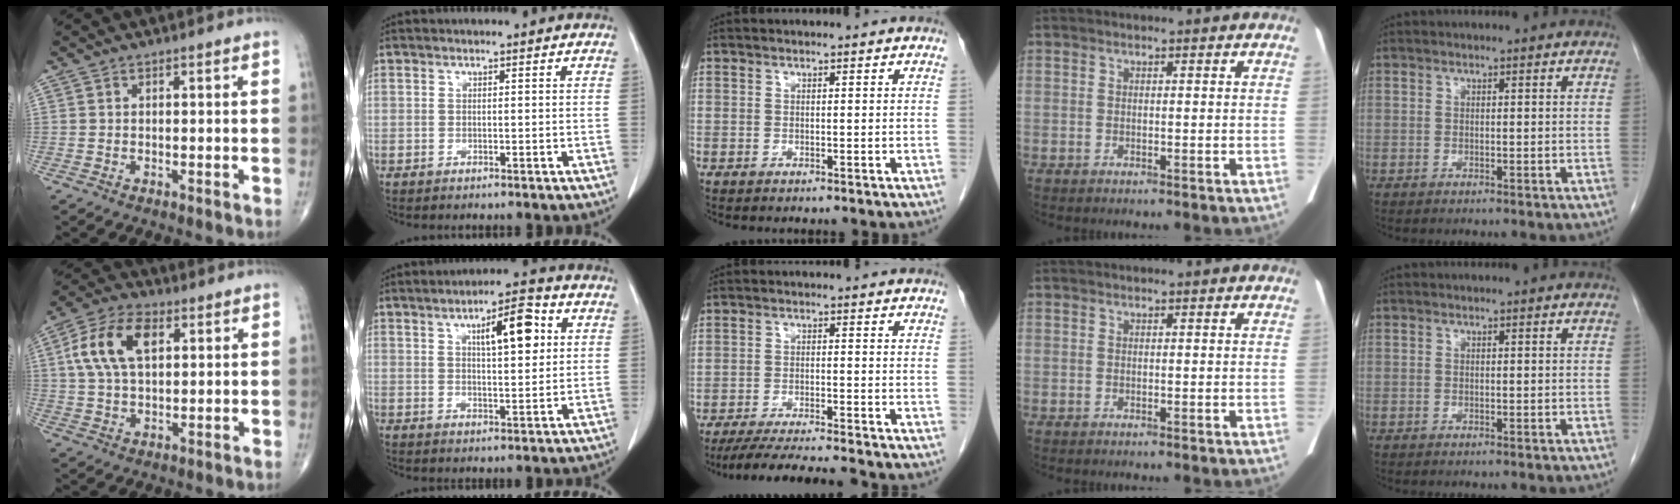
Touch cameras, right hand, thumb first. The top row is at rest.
{"thumb": {"total": 11.8, "force": [3.2, 6.6, 9.2], "torque": [-0.177, 0.013, 0.057]}, "index": {"total": 8.5, "force": [2.9, 2.4, 7.6], "torque": [-0.118, 0.012, 0.046]}, "middle": {"total": 9.6, "force": [-8.8, -0.4, 4.0], "torque": [-0.060, -0.013, -0.140]}}